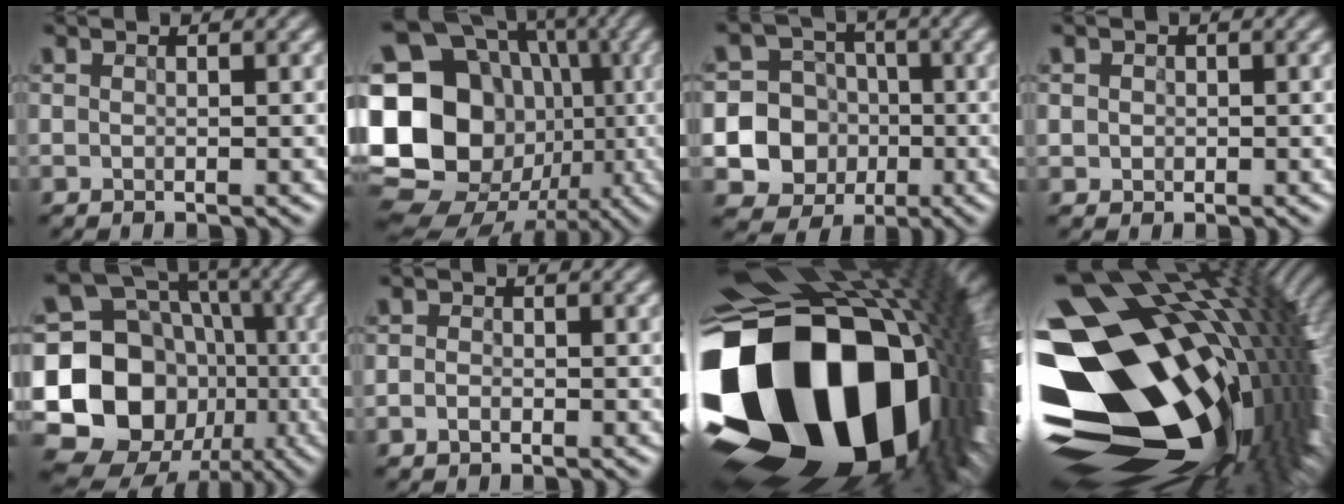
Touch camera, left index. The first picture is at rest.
{"total": 23.9, "force": [-2.3, 21.2, 10.6], "torque": [-0.220, 0.022, -0.074]}
{"total": 10.4, "force": [-2.3, 9.7, 2.8], "torque": [-0.066, -0.005, -0.059]}
{"total": 1.9, "force": [0.7, 1.7, 0.6], "torque": [0.011, 0.015, -0.005]}
{"total": 20.6, "force": [-3.7, 18.1, 9.1], "torque": [-0.192, 0.005, -0.090]}
{"total": 1.2, "force": [-0.4, 1.0, 0.6], "torque": [0.002, 0.011, -0.017]}
{"total": 22.3, "force": [-4.0, 15.0, 16.0], "torque": [-0.330, -0.076, -0.037]}
{"total": 21.3, "force": [-1.8, 13.3, 16.6], "torque": [-0.271, -0.032, -0.024]}